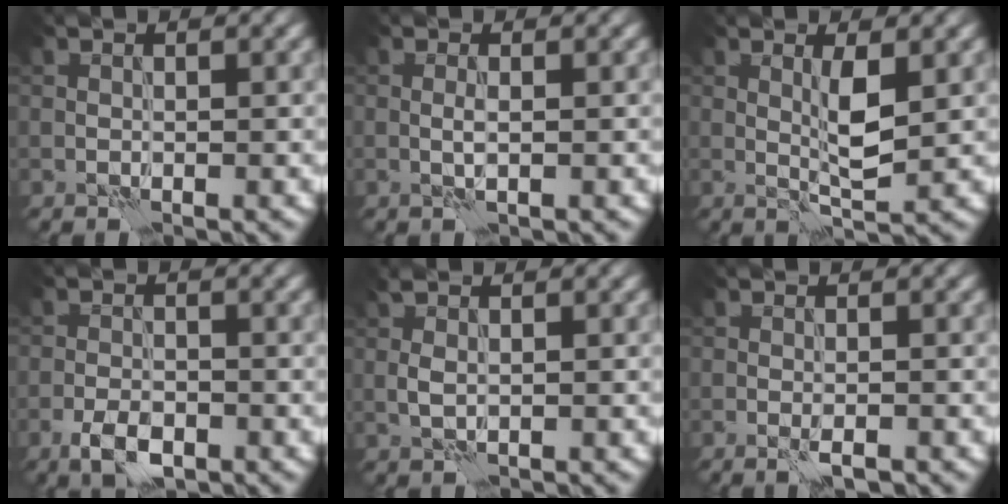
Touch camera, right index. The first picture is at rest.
{"total": 0.7, "force": [0.2, 0.1, 0.7], "torque": [-0.017, -0.001, 0.001]}
{"total": 2.6, "force": [0.9, 0.5, 2.4], "torque": [-0.048, -0.006, 0.016]}
{"total": 3.1, "force": [-1.8, 1.6, 2.0], "torque": [-0.035, -0.002, -0.038]}
{"total": 1.2, "force": [0.5, 0.6, 0.9], "torque": [-0.026, 0.001, 0.011]}
{"total": 1.7, "force": [-0.9, 0.4, 1.3], "torque": [-0.026, -0.001, -0.017]}